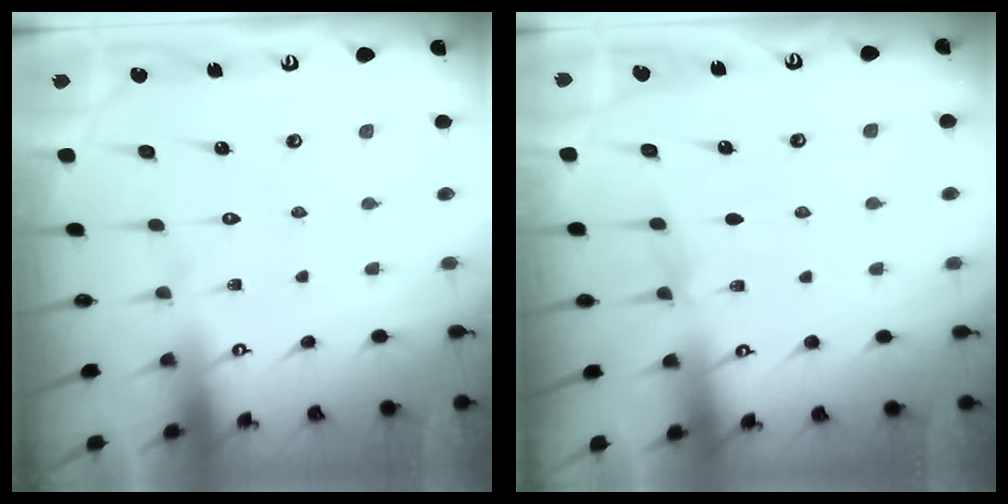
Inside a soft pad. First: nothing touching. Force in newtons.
{"total": 2.4, "press": 2.4, "slide": 0.3}